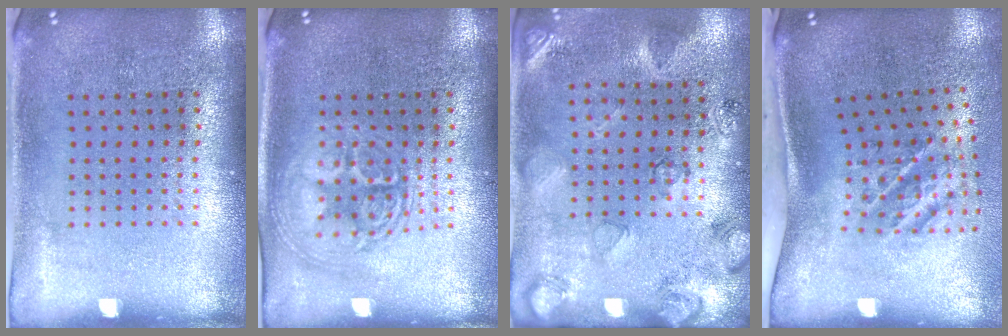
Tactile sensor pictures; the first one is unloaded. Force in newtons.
{"total": 2.8, "press": 2.8, "slide": 0.4}
{"total": 2.6, "press": 1.7, "slide": 1.9}
{"total": 2.4, "press": 1.3, "slide": 2.0}